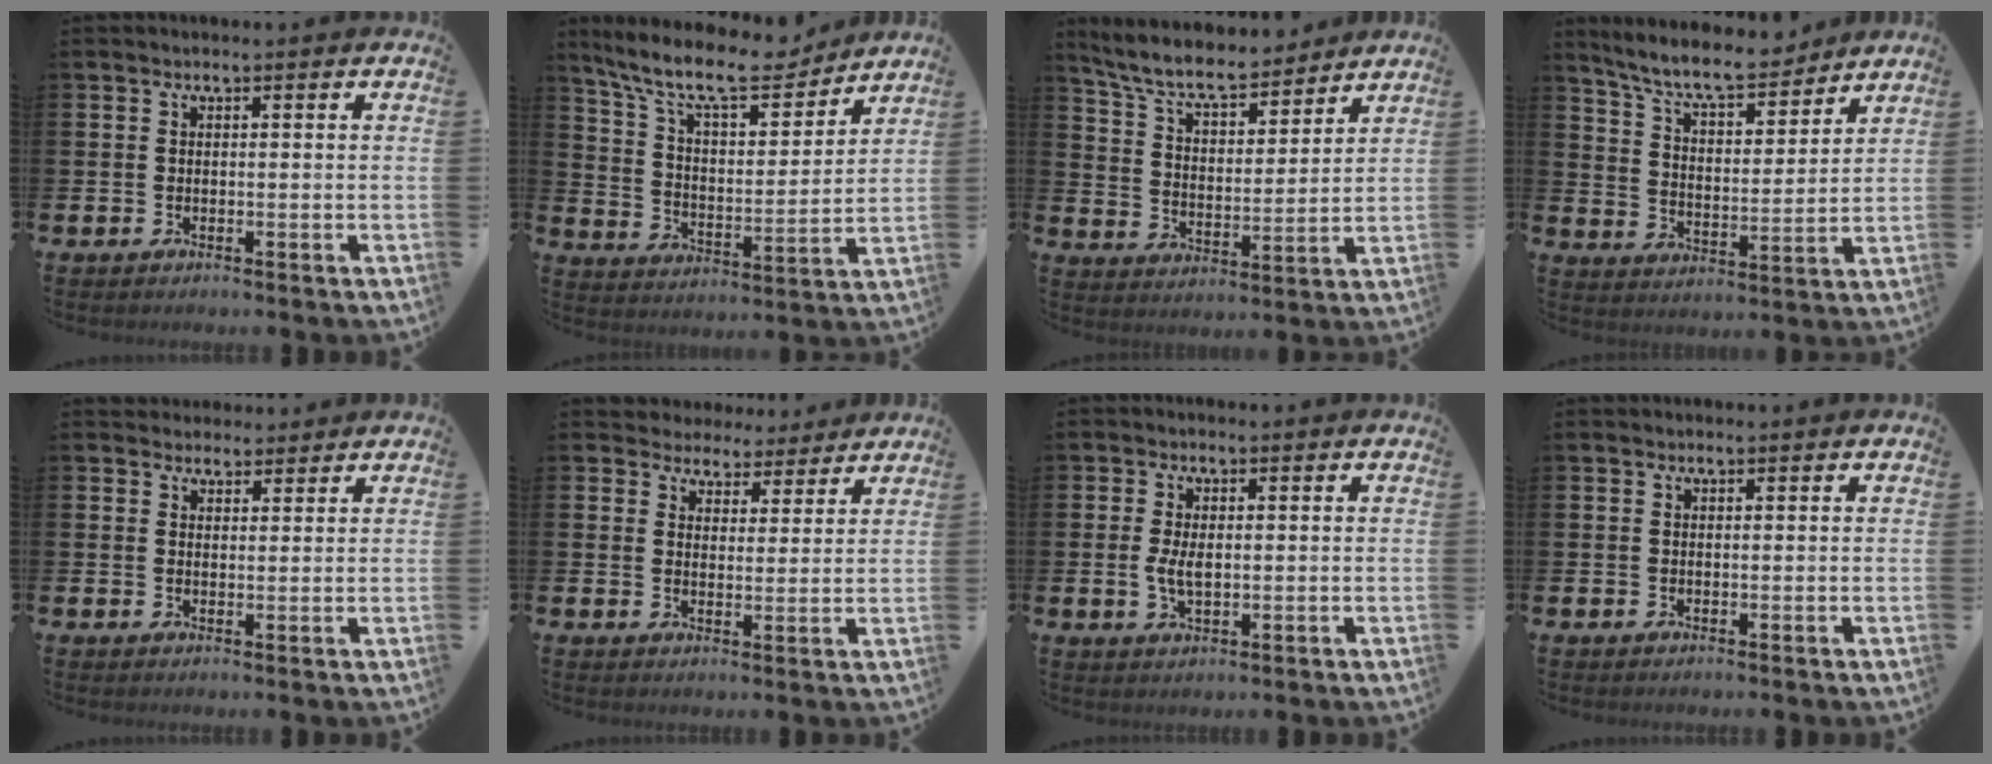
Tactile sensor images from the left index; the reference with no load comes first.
{"total": 12.1, "force": [10.5, 3.0, 5.1], "torque": [-0.126, -0.065, 0.181]}
{"total": 7.9, "force": [7.2, 1.7, 2.7], "torque": [-0.084, -0.045, 0.128]}
{"total": 8.6, "force": [7.9, 1.5, 3.0], "torque": [-0.081, -0.050, 0.138]}
{"total": 2.8, "force": [2.6, 1.1, -0.3], "torque": [0.012, -0.011, 0.045]}
{"total": 3.9, "force": [3.4, 1.8, -0.4], "torque": [-0.006, -0.026, 0.058]}
{"total": 3.3, "force": [0.1, 1.7, 2.8], "torque": [-0.041, 0.000, -0.003]}
{"total": 0.0}